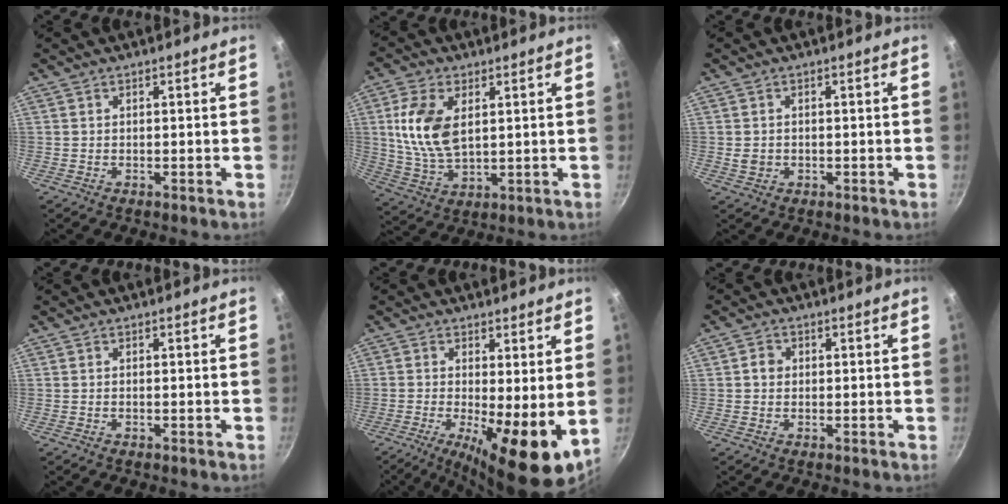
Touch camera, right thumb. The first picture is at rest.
{"total": 11.8, "force": [2.6, 6.8, 9.3], "torque": [-0.178, -0.015, 0.057]}
{"total": 2.0, "force": [-0.3, 1.7, 1.1], "torque": [-0.019, 0.002, -0.003]}
{"total": 0.0}
{"total": 12.2, "force": [-1.3, 3.6, 11.6], "torque": [-0.179, -0.017, -0.017]}
{"total": 2.2, "force": [0.1, 2.0, 1.0], "torque": [-0.008, 0.008, -0.001]}